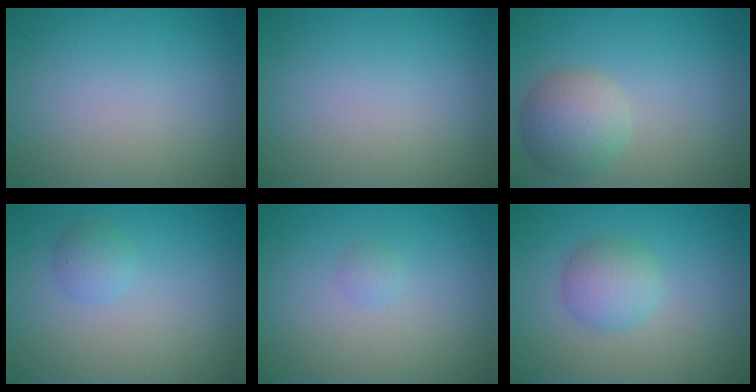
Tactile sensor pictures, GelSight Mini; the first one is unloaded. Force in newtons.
{"total": 0.0}
{"total": 4.2, "press": 4.2, "slide": 0.2}
{"total": 1.5, "press": 1.5, "slide": 0.1}
{"total": 0.7, "press": 0.7, "slide": 0.0}
{"total": 2.9, "press": 2.9, "slide": 0.1}